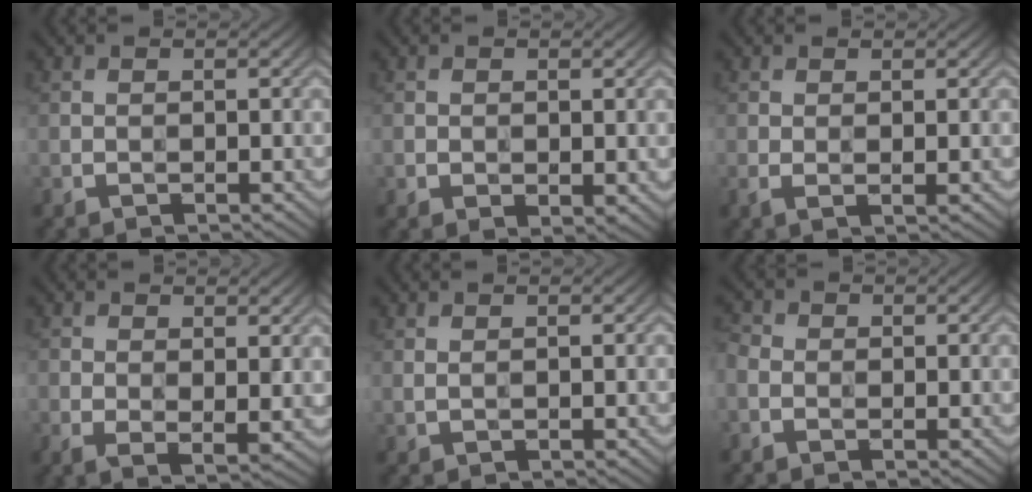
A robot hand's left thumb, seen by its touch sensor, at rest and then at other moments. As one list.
[{"total": 1.9, "force": [-0.2, 1.1, 1.5], "torque": [-0.025, -0.009, 0.002]}, {"total": 1.8, "force": [0.1, 0.5, 1.7], "torque": [-0.041, -0.004, 0.002]}, {"total": 4.2, "force": [1.0, 1.9, 3.6], "torque": [-0.071, -0.013, 0.019]}, {"total": 0.6, "force": [0.5, 0.1, 0.4], "torque": [-0.013, 0.002, 0.010]}, {"total": 2.1, "force": [-0.6, 1.7, 1.1], "torque": [-0.029, 0.001, -0.021]}]